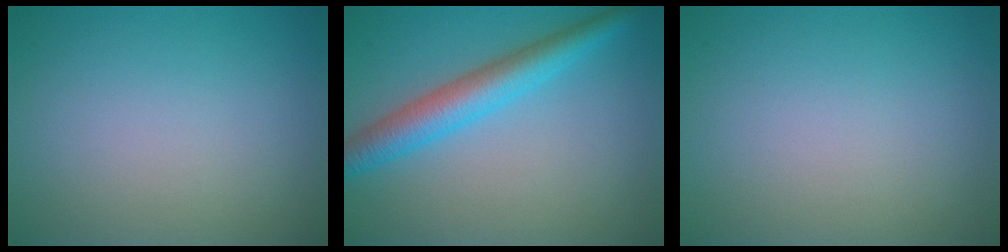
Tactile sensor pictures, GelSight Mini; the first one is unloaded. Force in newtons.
{"total": 4.8, "press": 4.8, "slide": 0.1}
{"total": 0.0}